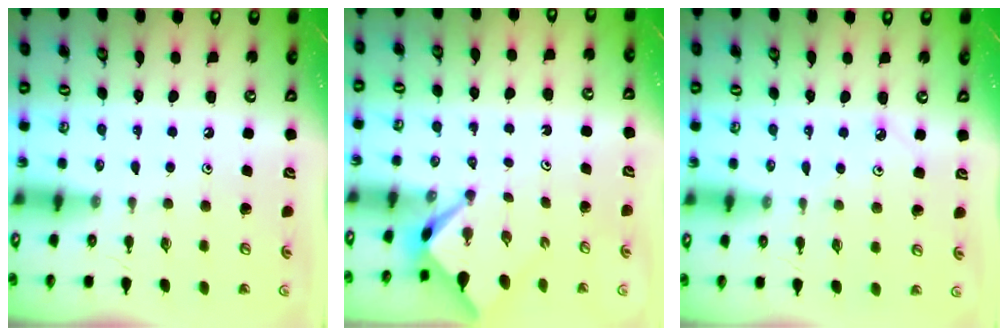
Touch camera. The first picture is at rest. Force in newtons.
{"total": 2.3, "press": 2.3, "slide": 0.3}
{"total": 2.2, "press": 2.2, "slide": 0.2}